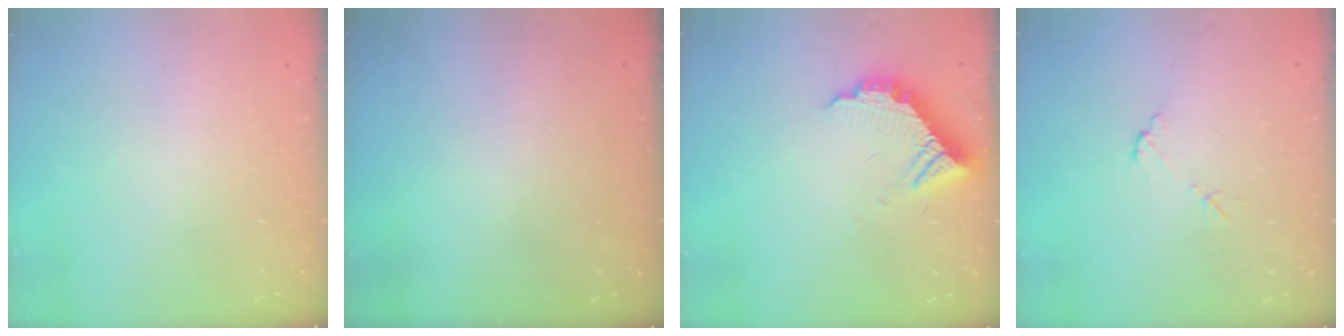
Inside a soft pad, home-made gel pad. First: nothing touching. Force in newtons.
{"total": 2.9, "press": 2.9, "slide": 0.3}
{"total": 11.1, "press": 11.1, "slide": 0.8}
{"total": 5.9, "press": 5.9, "slide": 0.3}